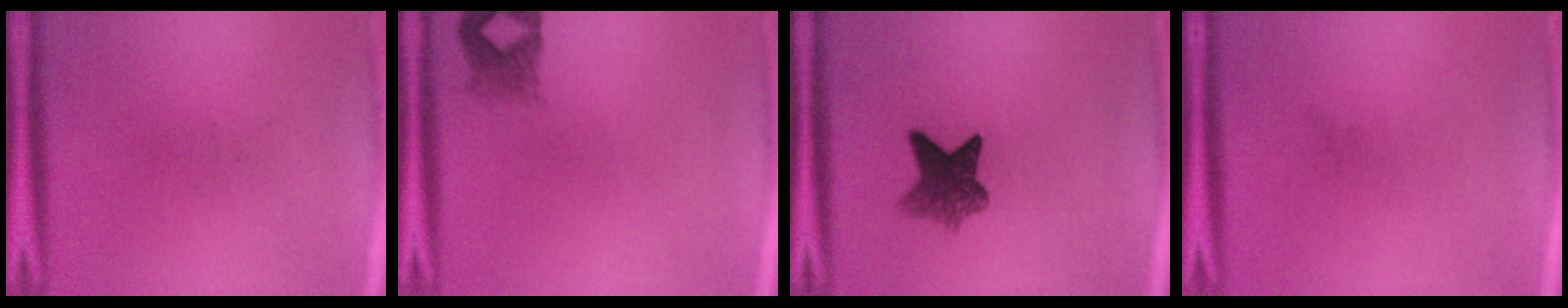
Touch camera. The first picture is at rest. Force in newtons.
{"total": 2.2}
{"total": 6.5}
{"total": 0.0}